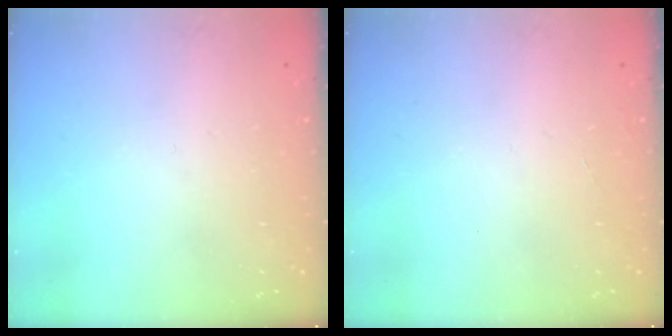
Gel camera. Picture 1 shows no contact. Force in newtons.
{"total": 0.0}